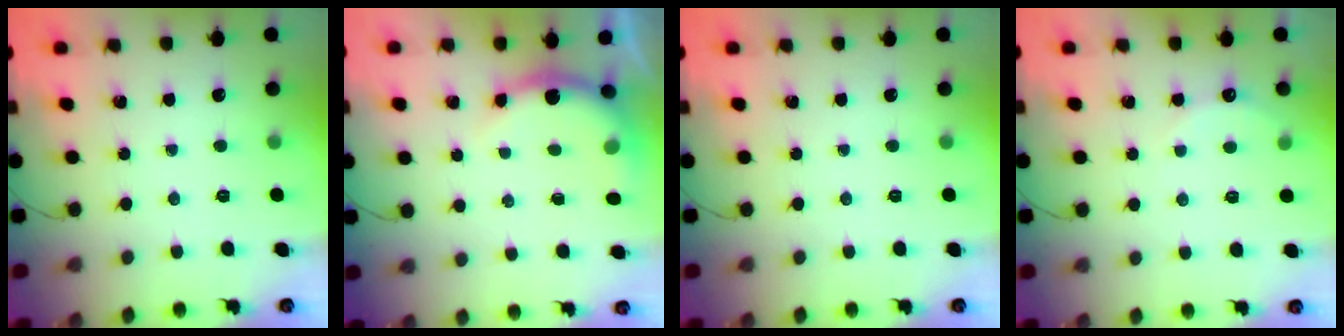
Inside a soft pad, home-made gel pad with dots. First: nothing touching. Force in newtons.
{"total": 6.5, "press": 6.4, "slide": 0.6}
{"total": 0.0}
{"total": 3.9, "press": 3.7, "slide": 1.2}